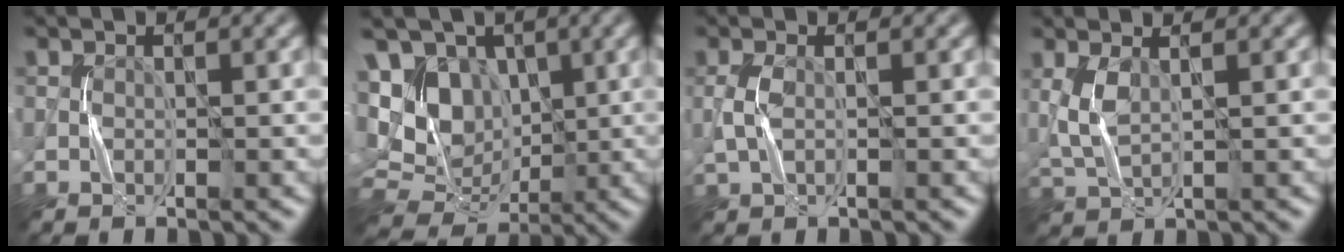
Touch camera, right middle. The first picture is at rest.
{"total": 11.4, "force": [1.9, 9.1, 6.6], "torque": [-0.118, 0.023, 0.015]}
{"total": 1.7, "force": [-0.1, 0.6, 1.6], "torque": [-0.042, 0.004, -0.001]}
{"total": 2.6, "force": [0.9, 0.7, 2.3], "torque": [-0.059, -0.001, 0.024]}